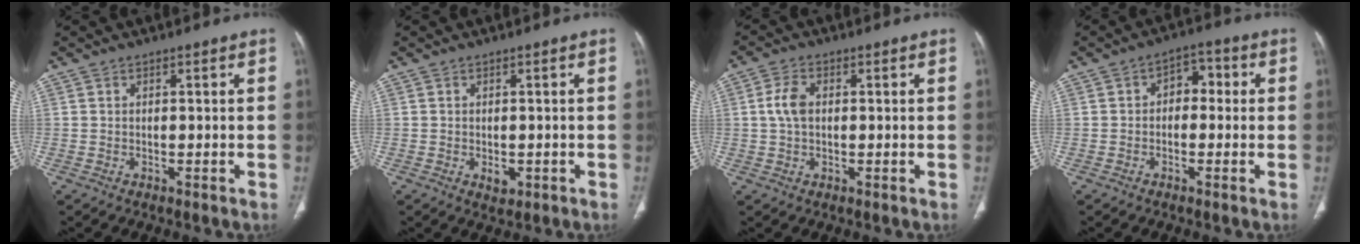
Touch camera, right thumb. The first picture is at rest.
{"total": 2.0, "force": [-0.6, 1.3, 1.4], "torque": [-0.012, -0.001, -0.004]}
{"total": 4.4, "force": [0.5, 2.8, 3.4], "torque": [-0.075, 0.007, 0.006]}
{"total": 5.1, "force": [0.2, 3.5, 3.7], "torque": [-0.026, 0.020, -0.009]}